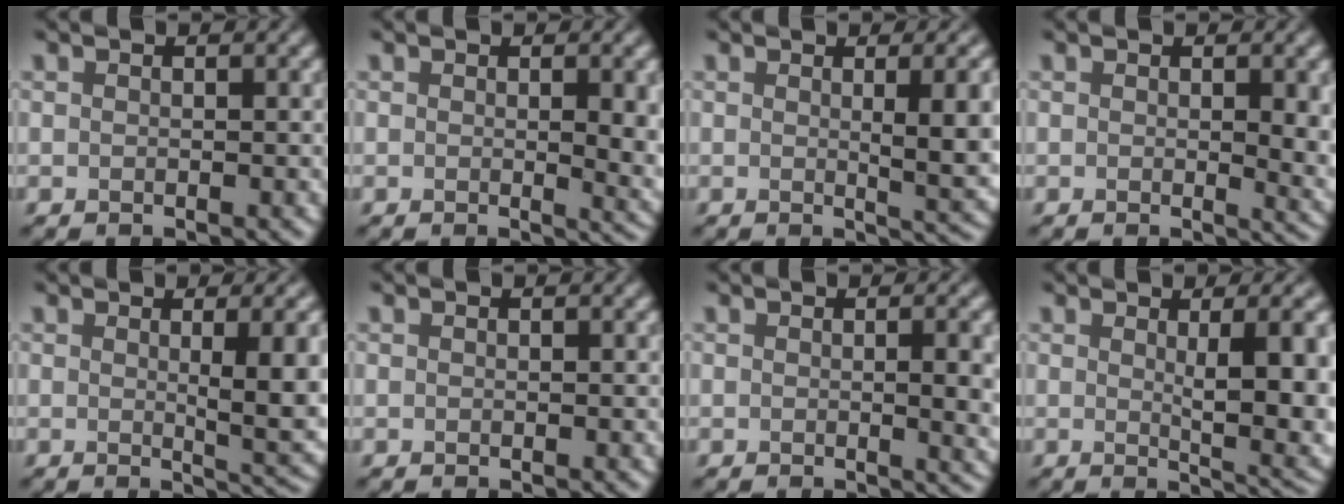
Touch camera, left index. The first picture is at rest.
{"total": 4.3, "force": [0.3, 1.3, 4.1], "torque": [-0.044, -0.004, 0.006]}
{"total": 6.5, "force": [0.7, 1.7, 6.3], "torque": [-0.067, -0.004, 0.012]}
{"total": 3.8, "force": [0.3, 1.1, 3.6], "torque": [-0.042, -0.004, 0.005]}
{"total": 6.5, "force": [0.6, 1.6, 6.3], "torque": [-0.072, -0.007, 0.012]}
{"total": 0.0}
{"total": 4.4, "force": [0.1, 1.3, 4.2], "torque": [-0.043, -0.001, 0.003]}
{"total": 8.4, "force": [0.8, 2.6, 8.0], "torque": [-0.091, -0.006, 0.019]}